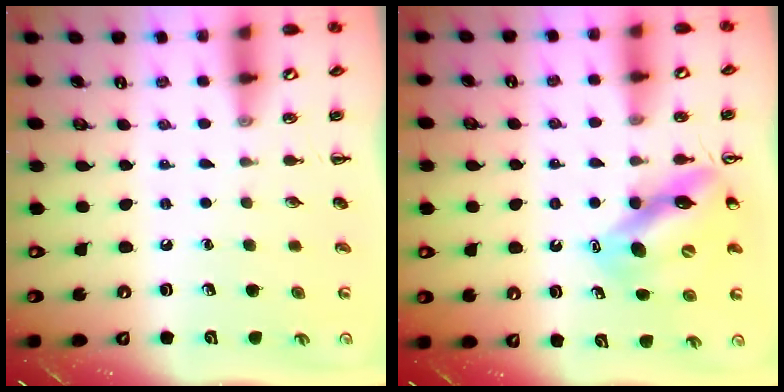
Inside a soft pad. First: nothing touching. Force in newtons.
{"total": 11.0, "press": 10.5, "slide": 3.4}